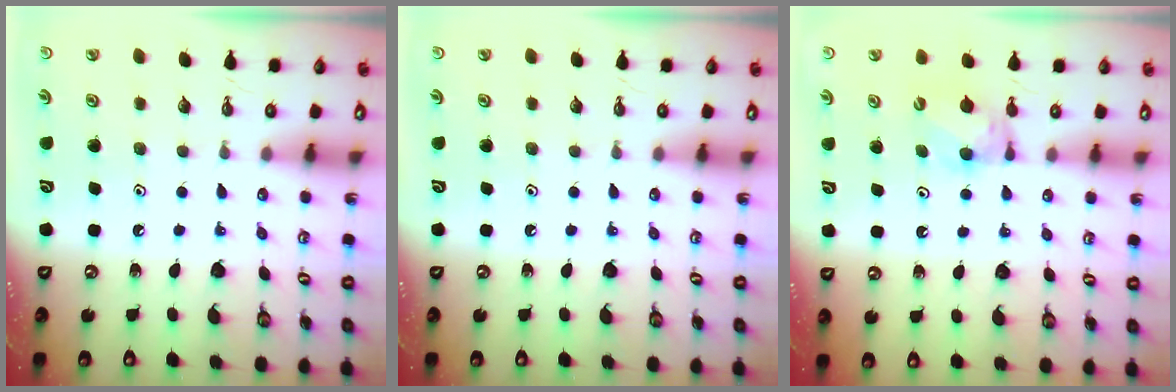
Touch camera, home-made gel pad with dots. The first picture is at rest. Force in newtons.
{"total": 0.0}
{"total": 5.4, "press": 5.4, "slide": 0.6}